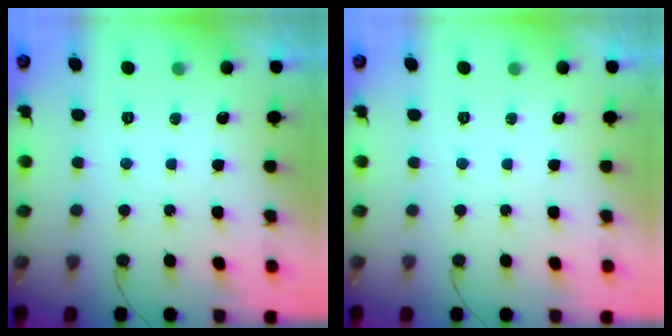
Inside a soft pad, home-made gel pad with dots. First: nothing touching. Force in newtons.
{"total": 0.0}